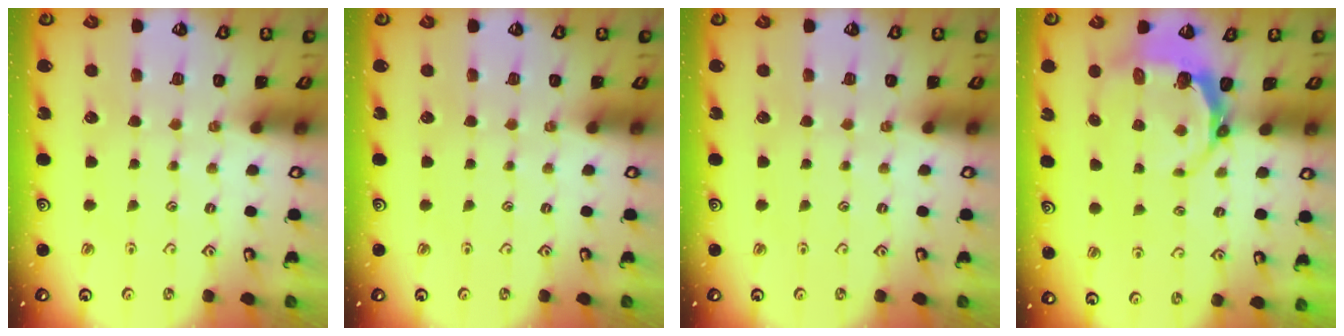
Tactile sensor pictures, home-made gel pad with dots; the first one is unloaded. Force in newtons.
{"total": 0.0}
{"total": 0.0}
{"total": 6.8, "press": 5.7, "slide": 3.8}